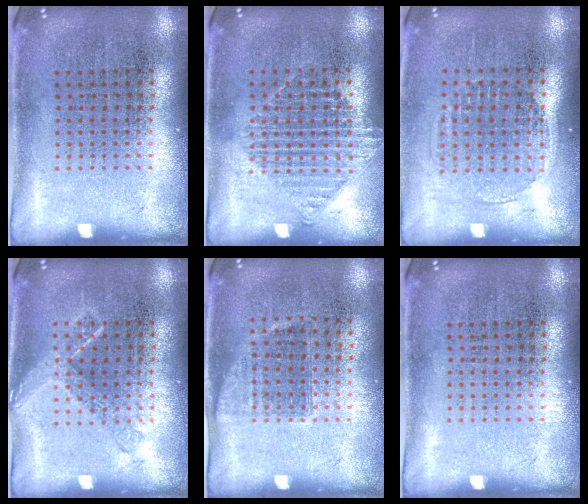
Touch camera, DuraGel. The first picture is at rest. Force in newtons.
{"total": 1.1, "press": 1.1, "slide": 0.3}
{"total": 1.4, "press": 1.2, "slide": 0.6}
{"total": 1.1, "press": 1.0, "slide": 0.2}
{"total": 0.9, "press": 0.8, "slide": 0.4}
{"total": 0.0}